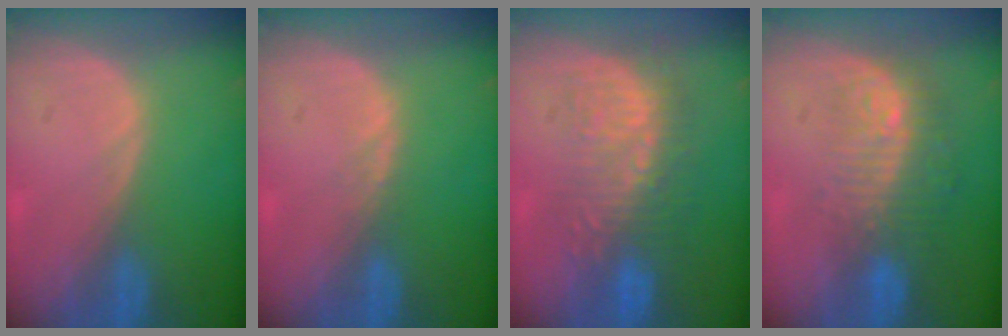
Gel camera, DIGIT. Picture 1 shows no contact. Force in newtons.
{"total": 0.8, "press": 0.8, "slide": 0.3}
{"total": 8.9, "press": 8.5, "slide": 2.5}
{"total": 9.7, "press": 8.3, "slide": 5.1}